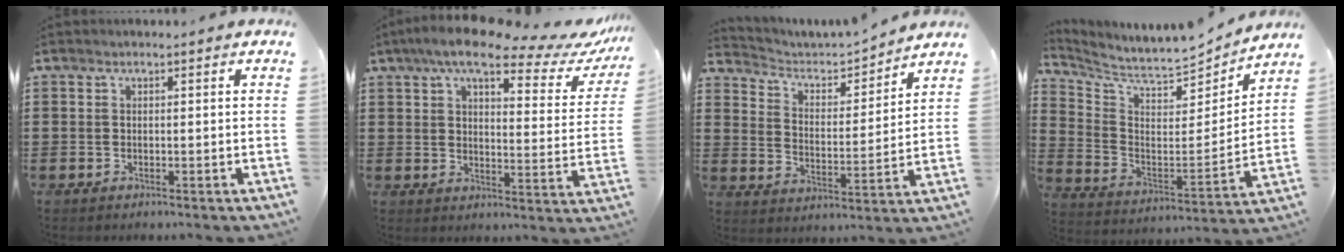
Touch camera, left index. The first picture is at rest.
{"total": 10.1, "force": [7.5, 2.0, 6.4], "torque": [-0.118, -0.030, 0.122]}
{"total": 3.6, "force": [3.3, 1.3, 0.8], "torque": [-0.039, -0.022, 0.048]}
{"total": 5.9, "force": [5.7, 0.8, 1.2], "torque": [-0.060, -0.056, 0.092]}